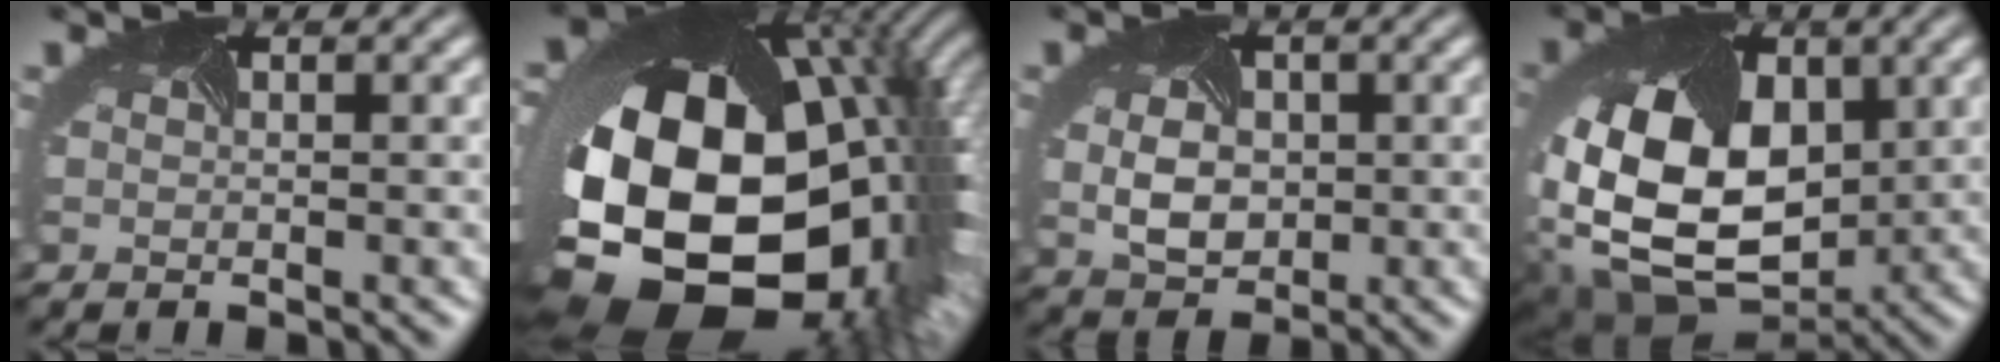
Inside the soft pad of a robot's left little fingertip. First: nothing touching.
{"total": 22.6, "force": [-2.6, 15.1, 16.7], "torque": [-0.325, -0.098, -0.008]}
{"total": 4.1, "force": [-0.1, 3.1, 2.6], "torque": [-0.054, -0.005, 0.007]}
{"total": 16.0, "force": [-0.5, 11.1, 11.5], "torque": [-0.208, -0.030, 0.013]}